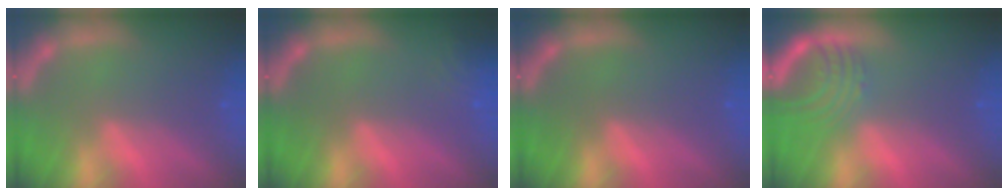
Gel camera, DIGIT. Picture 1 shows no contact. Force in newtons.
{"total": 2.4}
{"total": 0.0}
{"total": 5.5}